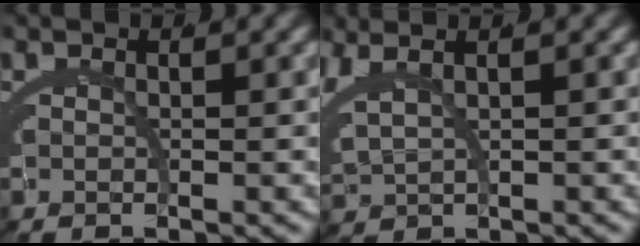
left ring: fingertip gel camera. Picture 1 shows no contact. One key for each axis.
{"total": 4.3, "fx": 2.6, "fy": 2.2, "fz": 2.7, "tx": -0.062, "ty": 0.017, "tz": 0.047}